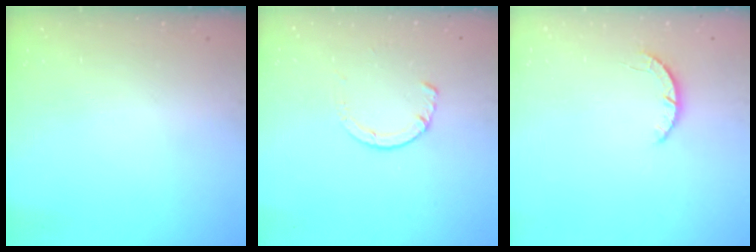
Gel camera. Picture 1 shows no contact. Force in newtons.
{"total": 1.2, "press": 1.2, "slide": 0.3}
{"total": 2.2, "press": 2.2, "slide": 0.3}